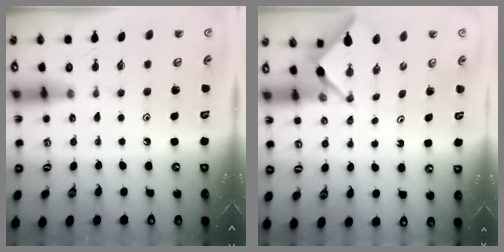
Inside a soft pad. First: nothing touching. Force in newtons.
{"total": 2.4, "press": 2.4, "slide": 0.2}